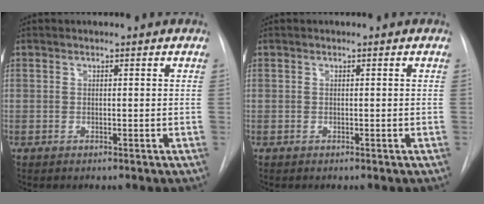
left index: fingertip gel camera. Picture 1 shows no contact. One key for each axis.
{"total": 0.0}